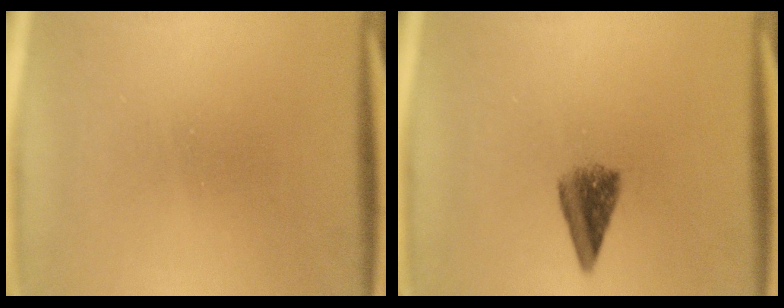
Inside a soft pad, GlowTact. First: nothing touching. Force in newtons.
{"total": 4.2}